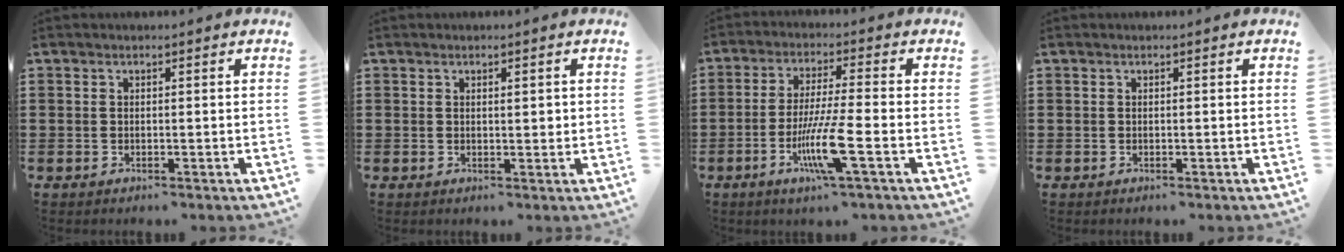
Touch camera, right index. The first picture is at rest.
{"total": 1.4, "force": [0.4, 0.5, 1.2], "torque": [-0.024, 0.006, 0.004]}
{"total": 9.1, "force": [-3.6, 0.4, 8.4], "torque": [-0.171, -0.018, -0.070]}
{"total": 0.0}